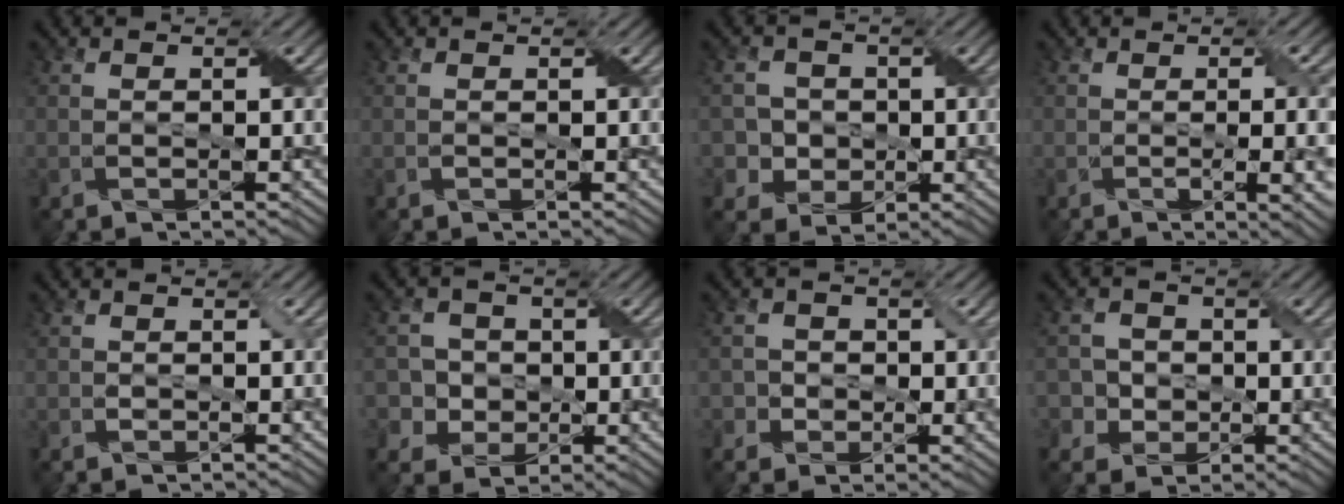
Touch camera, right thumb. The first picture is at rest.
{"total": 0.0}
{"total": 4.5, "force": [-0.2, 4.4, 0.9], "torque": [-0.033, 0.003, -0.011]}
{"total": 8.6, "force": [-0.8, 2.9, 8.0], "torque": [-0.086, 0.000, 0.001]}
{"total": 0.8, "force": [-0.1, 0.7, 0.4], "torque": [-0.012, 0.000, -0.003]}
{"total": 5.0, "force": [-0.2, 4.9, 1.1], "torque": [-0.037, 0.007, -0.016]}
{"total": 3.3, "force": [-0.3, 3.2, 0.7], "torque": [-0.016, 0.007, -0.020]}
{"total": 4.0, "force": [-0.3, 3.9, 0.9], "torque": [-0.026, 0.007, -0.022]}